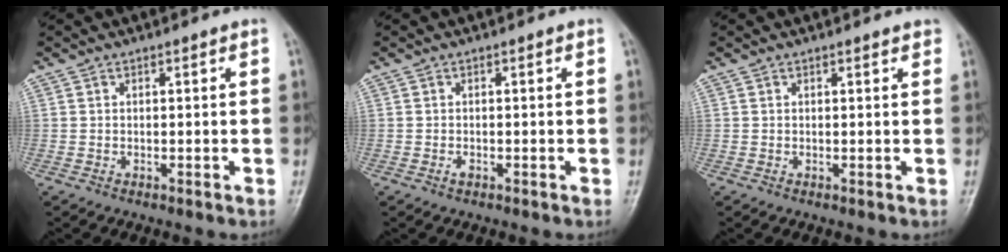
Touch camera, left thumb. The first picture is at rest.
{"total": 0.8, "force": [-0.4, 0.4, 0.5], "torque": [-0.008, 0.000, -0.007]}
{"total": 1.0, "force": [0.8, 0.3, 0.5], "torque": [-0.005, 0.000, 0.006]}